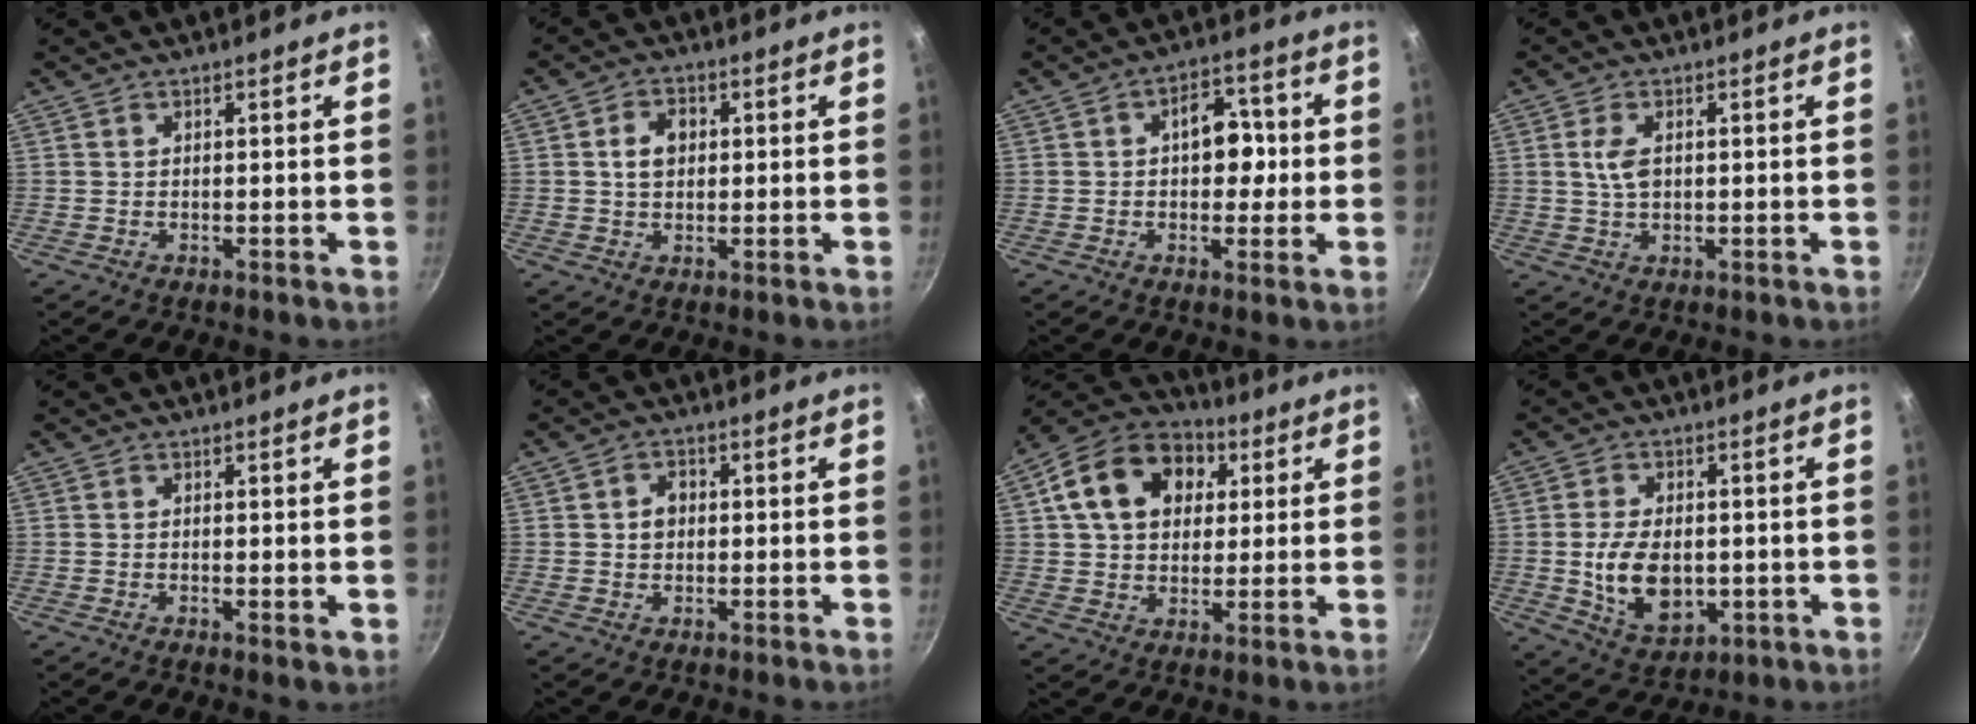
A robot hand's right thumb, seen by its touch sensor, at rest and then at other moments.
{"total": 5.0, "force": [0.7, 3.8, 3.1], "torque": [-0.033, 0.007, 0.009]}
{"total": 8.6, "force": [0.5, 5.9, 6.2], "torque": [-0.042, 0.014, 0.000]}
{"total": 4.1, "force": [0.7, 2.4, 3.2], "torque": [-0.058, 0.003, 0.013]}
{"total": 0.9, "force": [0.1, 0.3, 0.9], "torque": [-0.014, -0.005, -0.001]}
{"total": 3.4, "force": [0.2, 2.8, 1.9], "torque": [-0.014, 0.009, 0.001]}
{"total": 17.7, "force": [5.2, 13.0, 10.9], "torque": [-0.167, 0.019, 0.075]}
{"total": 11.8, "force": [-0.9, 7.6, 8.9], "torque": [-0.143, -0.005, -0.003]}